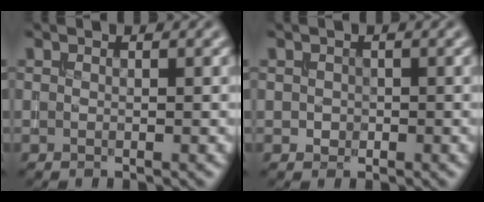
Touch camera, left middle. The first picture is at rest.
{"total": 0.6, "force": [0.0, 0.6, 0.0], "torque": [0.003, -0.001, -0.001]}